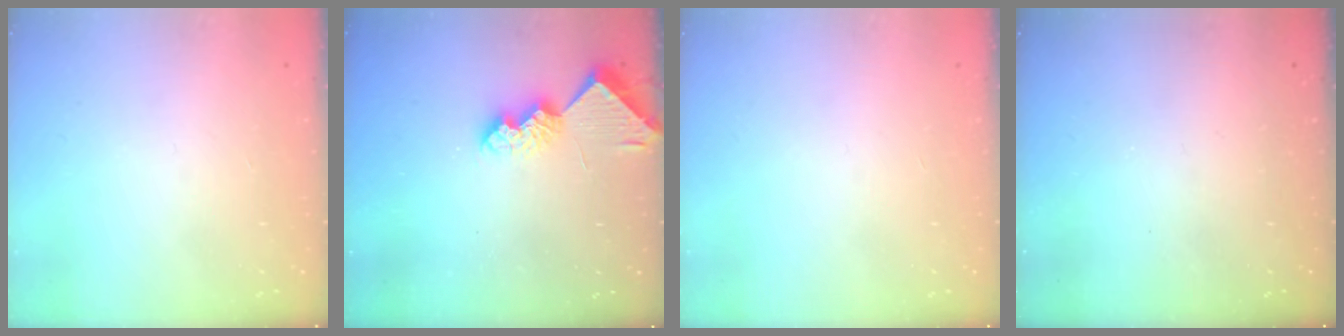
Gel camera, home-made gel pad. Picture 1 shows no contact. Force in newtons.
{"total": 8.8, "press": 8.8, "slide": 0.8}
{"total": 0.0}
{"total": 0.0}